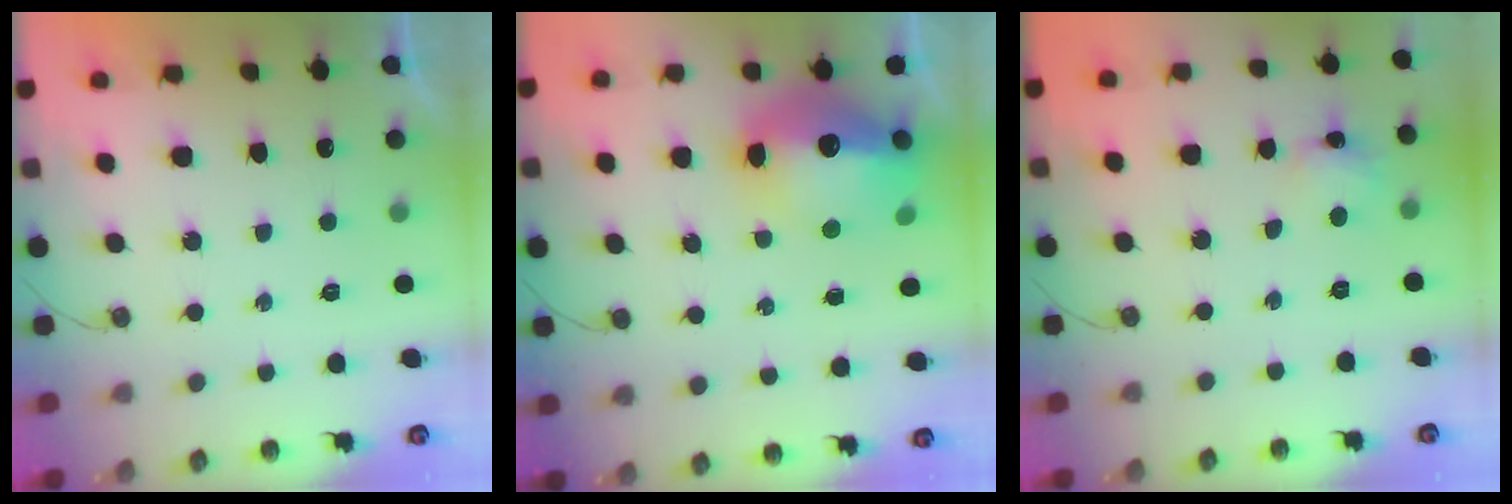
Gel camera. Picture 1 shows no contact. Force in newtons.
{"total": 17.7, "press": 17.6, "slide": 2.0}
{"total": 4.9, "press": 4.9, "slide": 0.4}